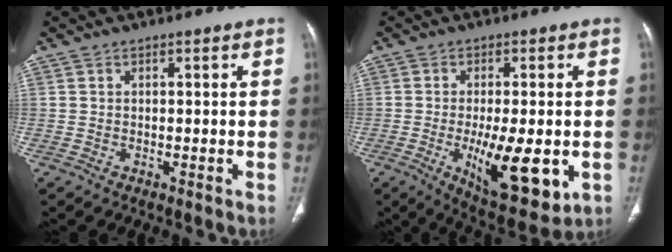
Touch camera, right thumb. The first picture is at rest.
{"total": 15.1, "force": [-3.5, 5.6, 13.5], "torque": [-0.194, -0.021, -0.040]}